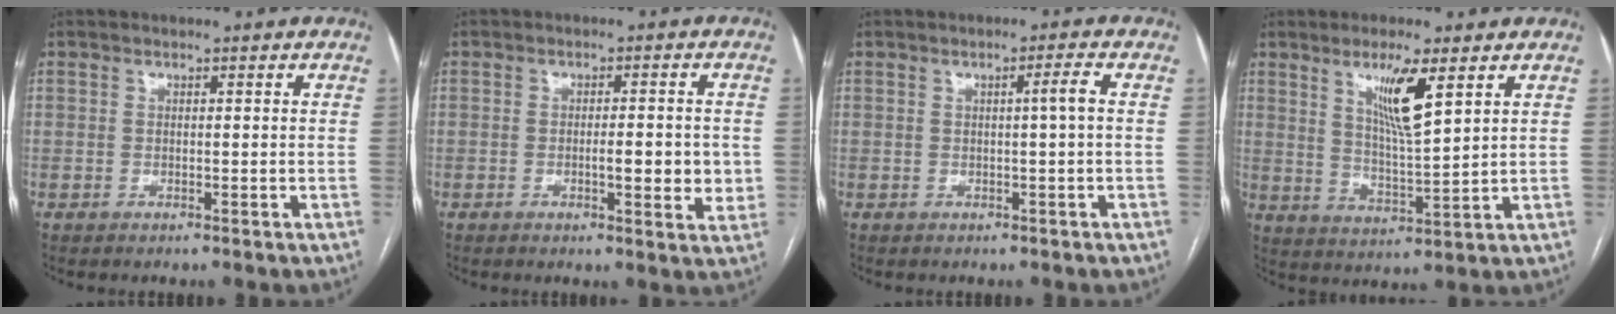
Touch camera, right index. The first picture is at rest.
{"total": 5.4, "force": [-0.6, 1.3, 5.2], "torque": [-0.074, -0.002, -0.005]}
{"total": 2.0, "force": [0.1, -0.5, 2.0], "torque": [-0.031, 0.002, 0.004]}
{"total": 8.1, "force": [4.0, 0.4, 7.0], "torque": [-0.130, -0.013, 0.077]}